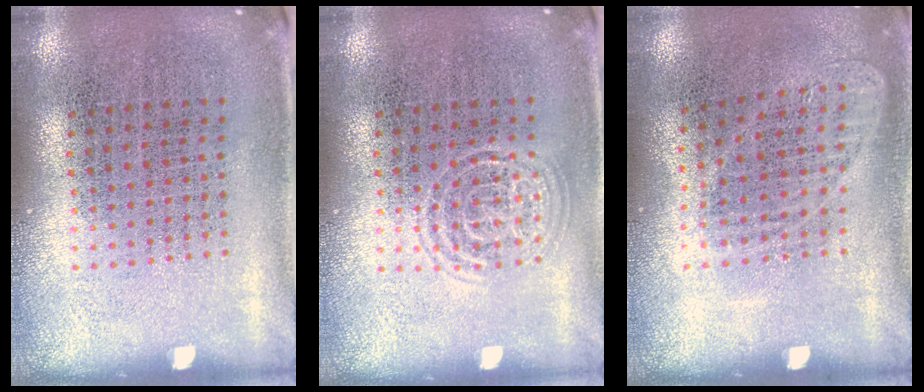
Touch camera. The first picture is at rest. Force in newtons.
{"total": 1.5, "press": 1.5, "slide": 0.1}
{"total": 1.0, "press": 0.9, "slide": 0.4}